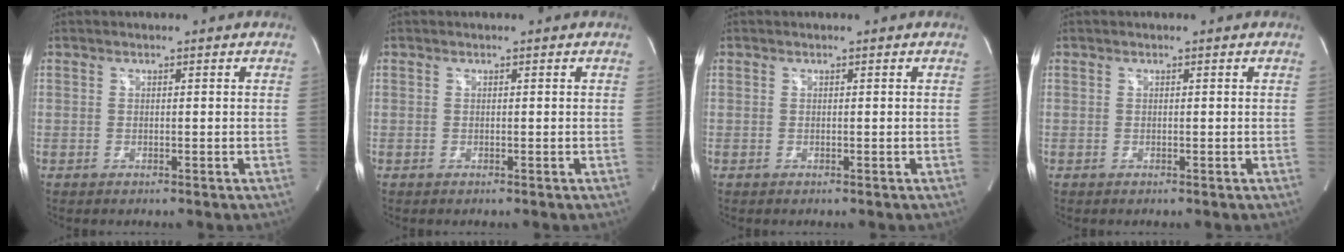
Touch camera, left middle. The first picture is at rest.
{"total": 0.0}
{"total": 0.0}
{"total": 0.0}